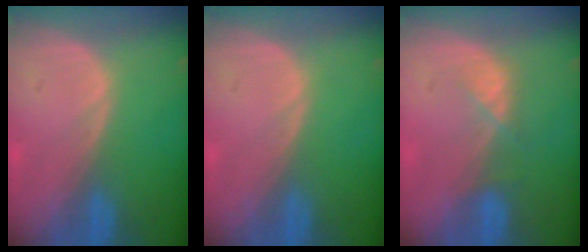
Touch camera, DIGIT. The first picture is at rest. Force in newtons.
{"total": 0.0}
{"total": 2.6, "press": 2.5, "slide": 0.8}